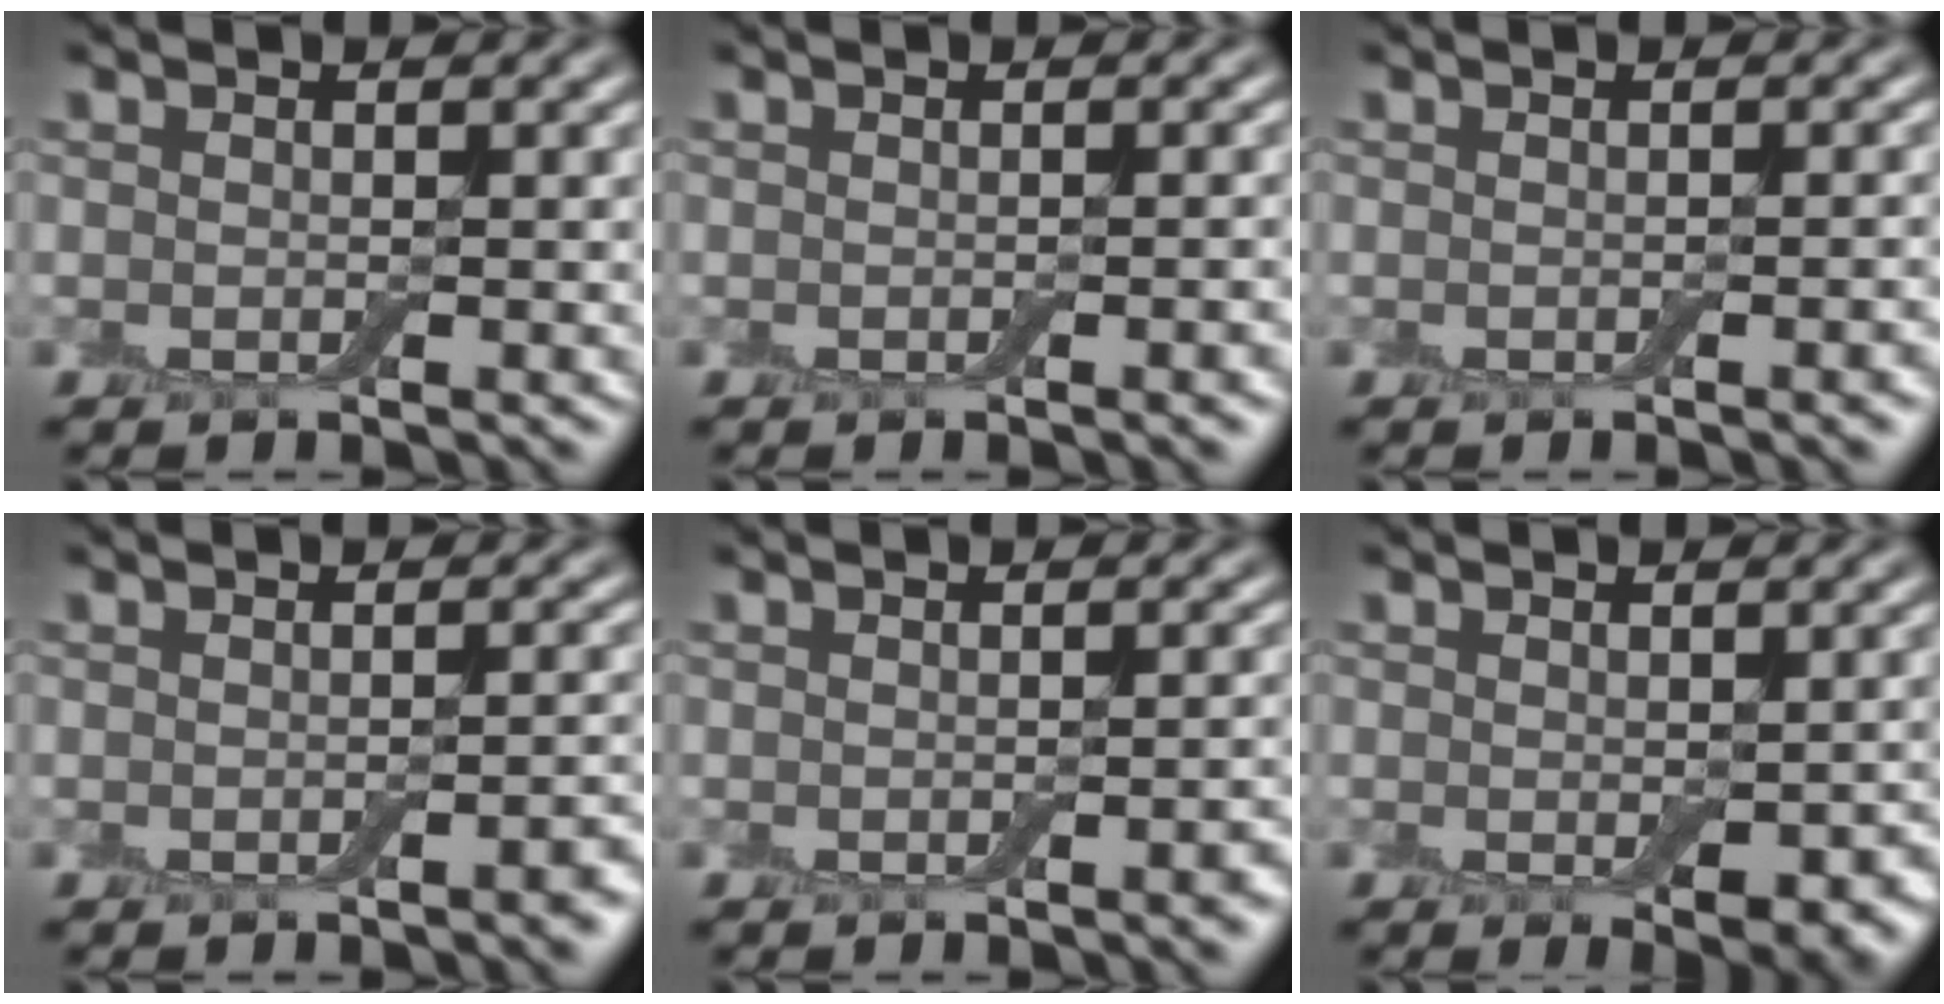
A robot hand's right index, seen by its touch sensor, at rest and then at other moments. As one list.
[{"total": 1.3, "force": [-0.6, 0.1, 1.2], "torque": [-0.012, -0.001, -0.007]}, {"total": 1.4, "force": [-0.6, 0.2, 1.2], "torque": [-0.013, 0.000, -0.006]}, {"total": 1.6, "force": [-0.8, 0.3, 1.3], "torque": [-0.015, 0.002, -0.011]}, {"total": 1.3, "force": [-0.6, 0.2, 1.1], "torque": [-0.014, 0.000, -0.007]}, {"total": 3.3, "force": [-0.9, 1.4, 2.9], "torque": [-0.039, -0.014, -0.004]}]